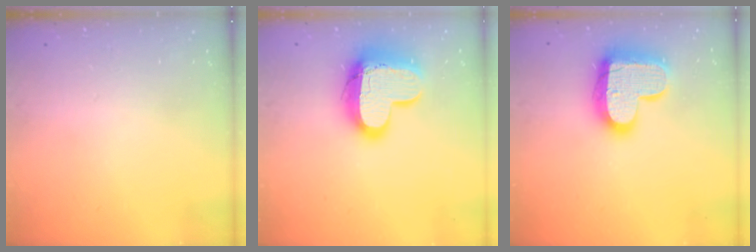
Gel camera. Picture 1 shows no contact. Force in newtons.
{"total": 16.2, "press": 16.1, "slide": 1.3}
{"total": 17.7, "press": 17.7, "slide": 1.2}